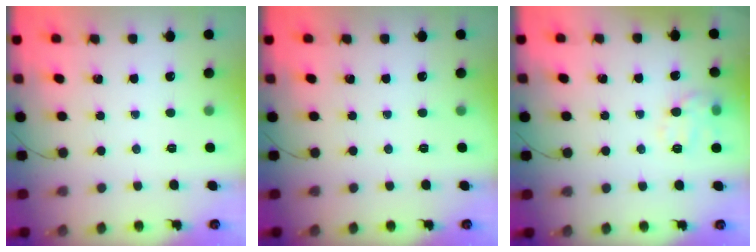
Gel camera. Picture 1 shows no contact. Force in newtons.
{"total": 0.0}
{"total": 10.2, "press": 10.2, "slide": 0.2}